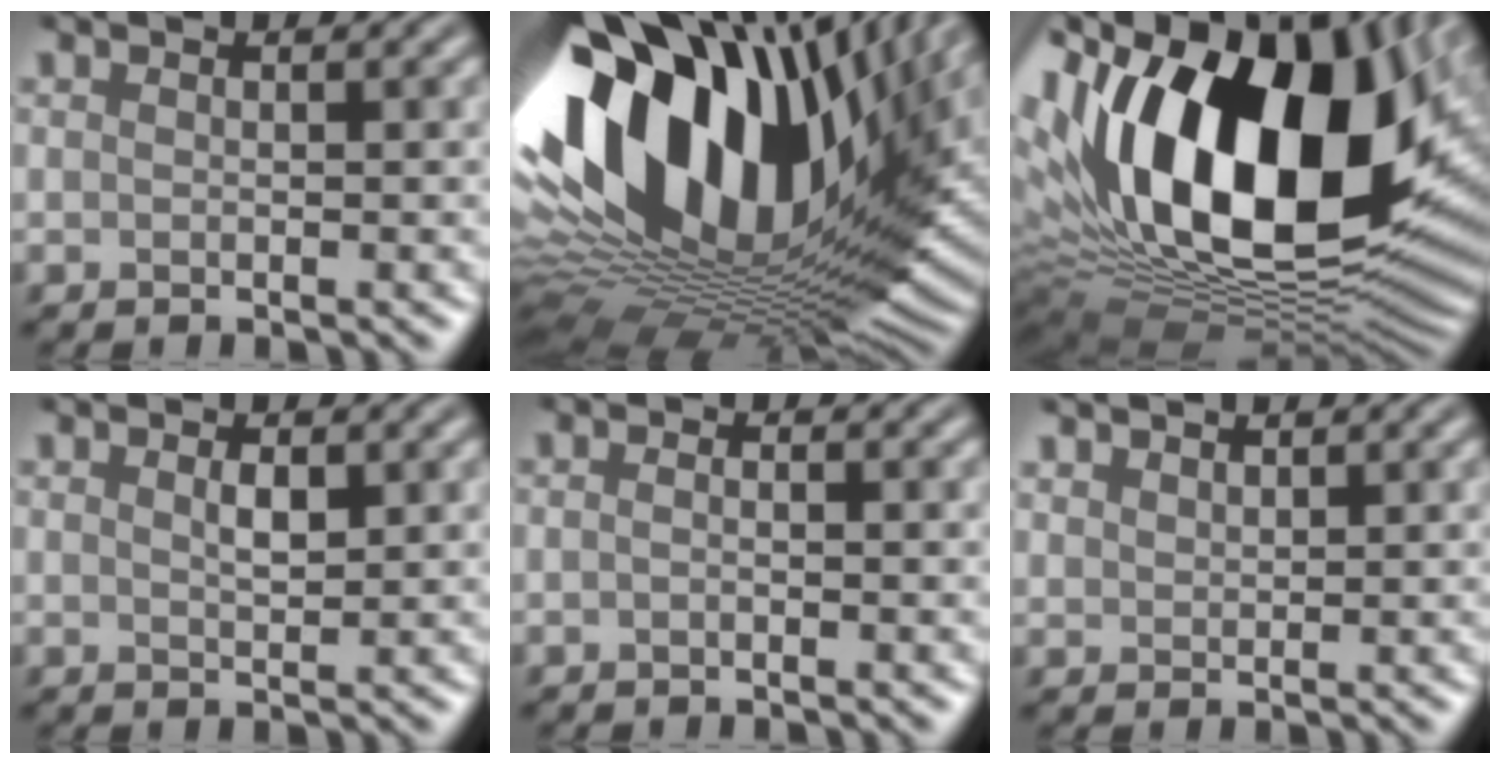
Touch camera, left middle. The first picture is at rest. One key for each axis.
{"total": 18.8, "fx": 5.7, "fy": 9.0, "fz": 15.5, "tx": -0.274, "ty": -0.009, "tz": 0.128}
{"total": 18.6, "fx": 4.2, "fy": 10.9, "fz": 14.6, "tx": -0.285, "ty": -0.002, "tz": 0.090}
{"total": 0.8, "fx": 0.5, "fy": -0.1, "fz": 0.6, "tx": -0.016, "ty": 0.010, "tz": 0.018}
{"total": 0.5, "fx": -0.3, "fy": 0.1, "fz": 0.4, "tx": -0.005, "ty": -0.001, "tz": -0.006}
{"total": 1.4, "fx": 1.3, "fy": -0.2, "fz": -0.4, "tx": 0.005, "ty": 0.010, "tz": 0.032}